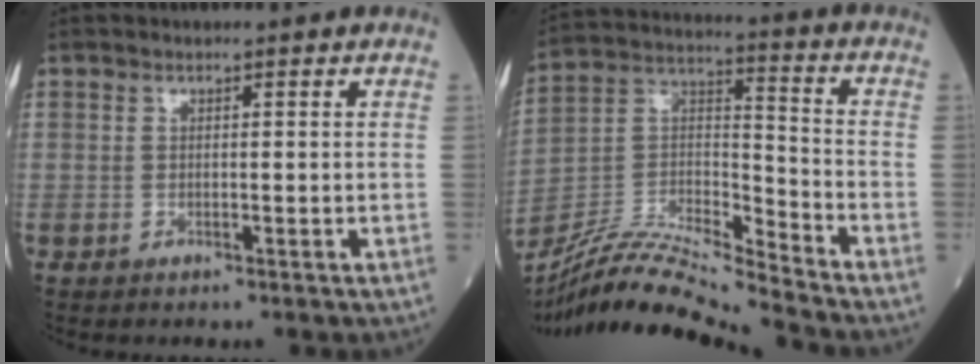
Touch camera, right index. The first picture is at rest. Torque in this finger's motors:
{"motor_torque": [0.07, -0.56, 0.07, 0.03]}